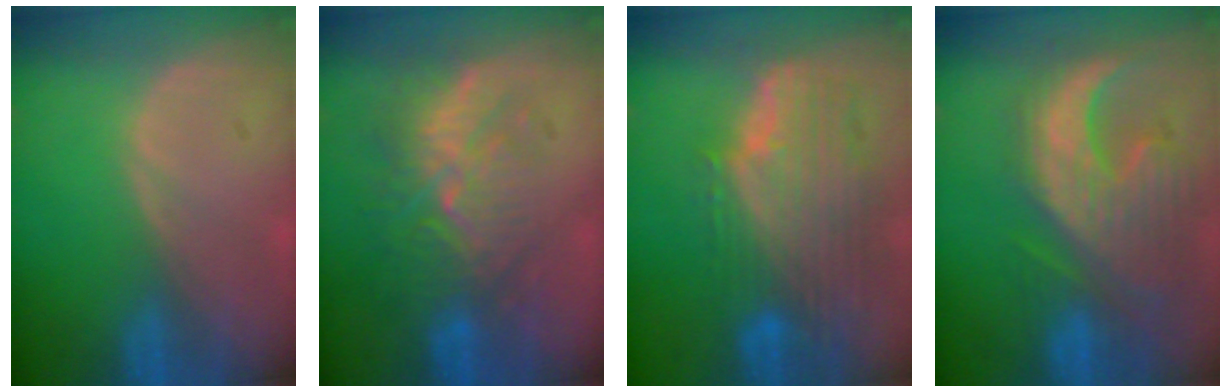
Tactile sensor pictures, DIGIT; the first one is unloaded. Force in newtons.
{"total": 9.4, "press": 8.7, "slide": 3.5}
{"total": 11.5, "press": 9.8, "slide": 6.0}
{"total": 13.2, "press": 11.4, "slide": 6.8}